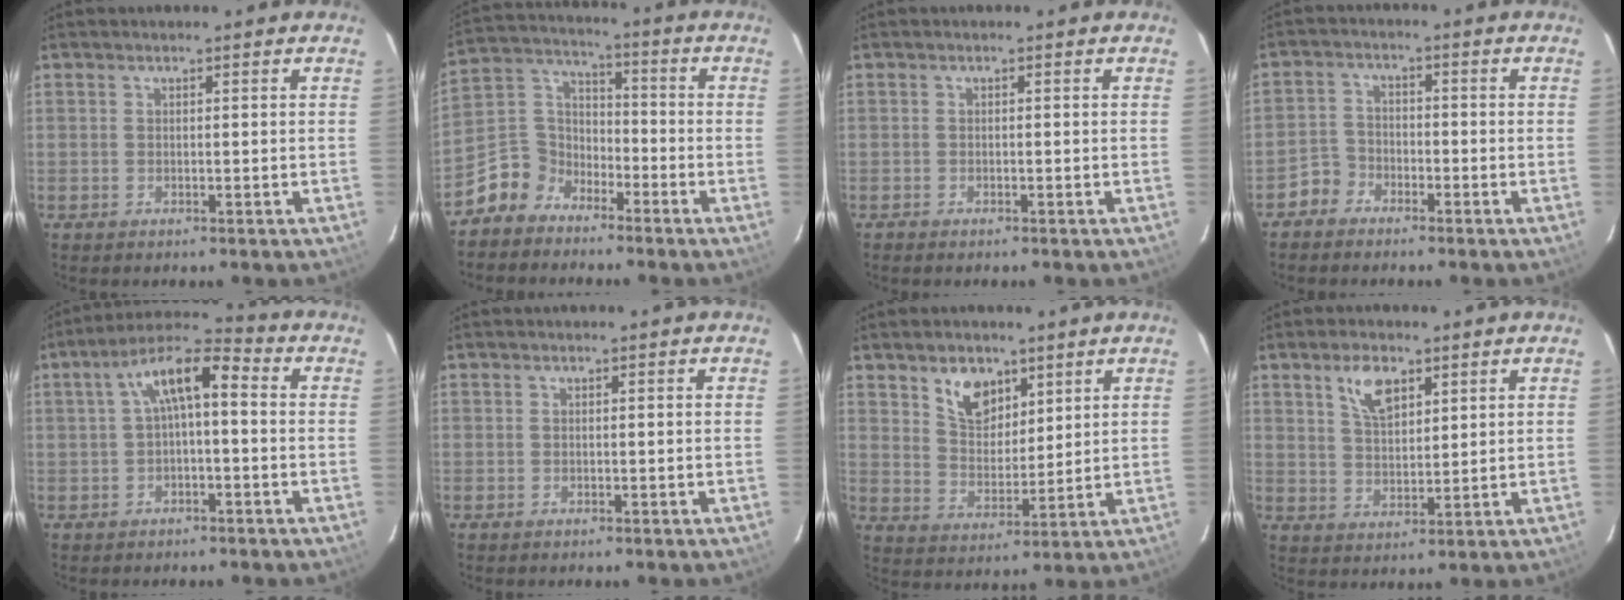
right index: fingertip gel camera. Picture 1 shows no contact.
{"total": 8.3, "force": [-5.8, 5.8, 1.0], "torque": [-0.039, 0.044, -0.129]}
{"total": 0.7, "force": [-0.6, 0.2, 0.2], "torque": [-0.007, -0.001, -0.012]}
{"total": 4.0, "force": [-2.9, 2.7, -0.1], "torque": [-0.001, 0.019, -0.059]}
{"total": 8.4, "force": [0.4, 3.0, 7.9], "torque": [-0.150, 0.030, 0.006]}
{"total": 0.0}
{"total": 8.2, "force": [5.0, 5.1, 4.1], "torque": [-0.065, 0.008, 0.099]}
{"total": 6.8, "force": [3.7, 3.3, 4.6], "torque": [-0.083, 0.008, 0.073]}